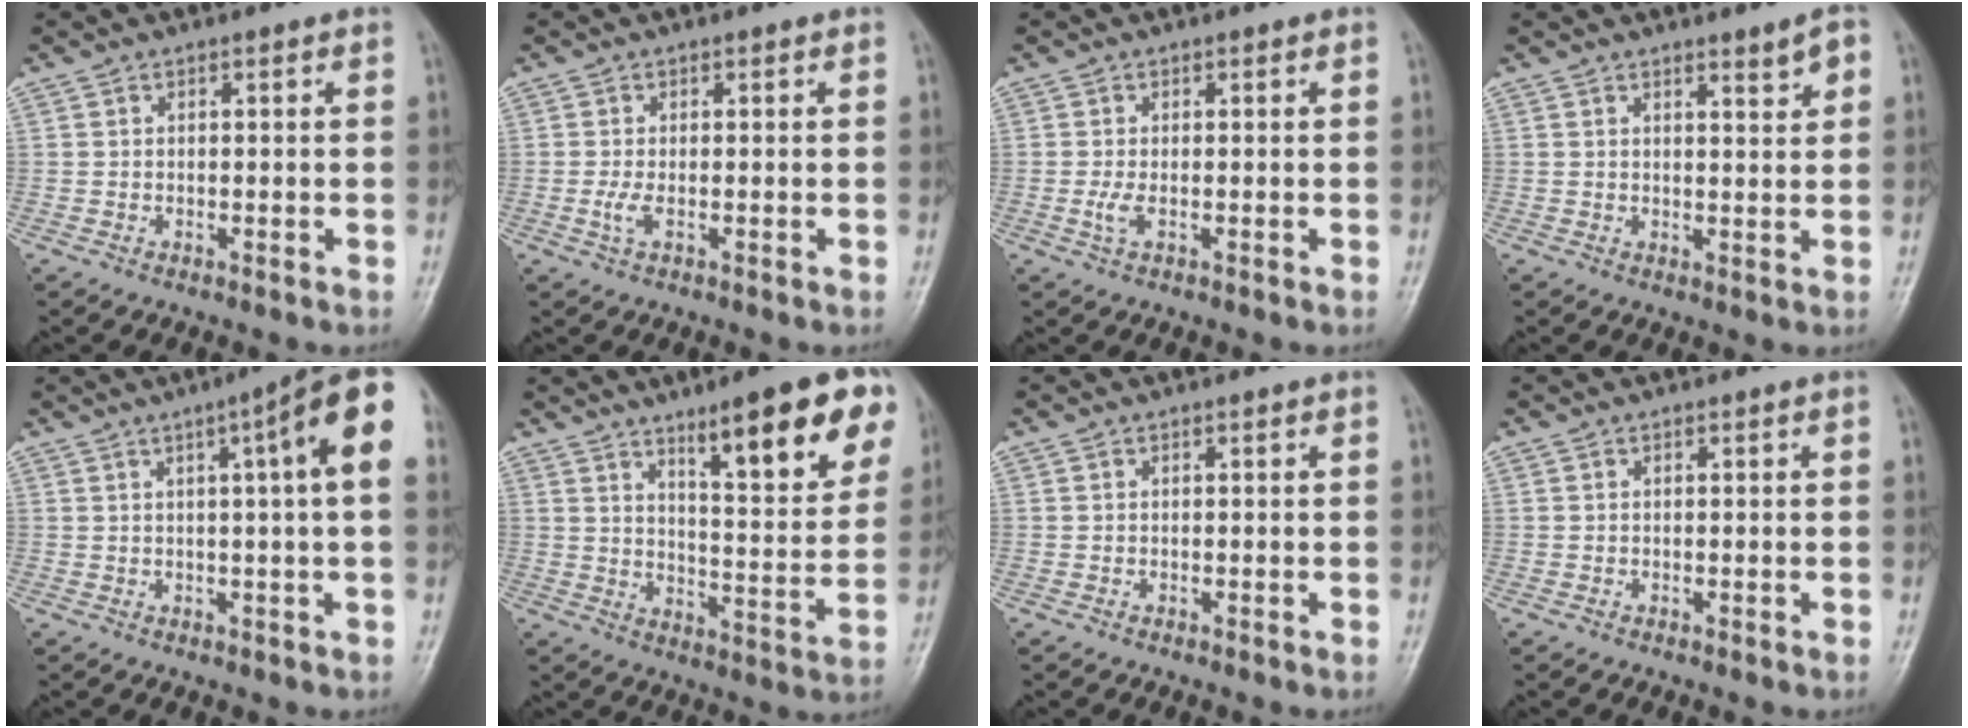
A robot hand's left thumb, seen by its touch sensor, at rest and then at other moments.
{"total": 2.1, "force": [-0.3, 0.9, 1.9], "torque": [-0.044, -0.003, -0.005]}
{"total": 2.0, "force": [-0.1, 0.9, 1.8], "torque": [-0.041, -0.003, -0.003]}
{"total": 3.2, "force": [1.9, 0.7, 2.4], "torque": [-0.028, -0.013, 0.028]}
{"total": 11.5, "force": [3.3, 1.0, 11.0], "torque": [-0.148, 0.018, 0.035]}
{"total": 17.4, "force": [9.8, 4.0, 13.8], "torque": [-0.156, -0.044, 0.142]}
{"total": 0.0}
{"total": 0.0}